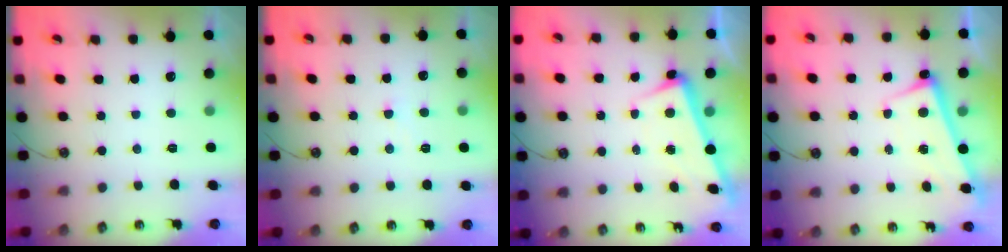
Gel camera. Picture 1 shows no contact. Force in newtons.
{"total": 3.7, "press": 3.6, "slide": 0.3}
{"total": 3.1, "press": 2.9, "slide": 1.1}
{"total": 2.8, "press": 2.8, "slide": 0.5}